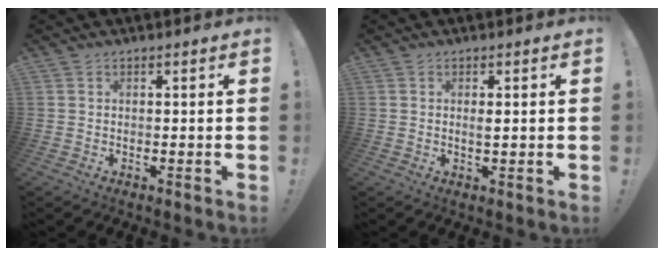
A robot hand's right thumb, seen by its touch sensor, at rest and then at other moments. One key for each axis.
{"total": 1.2, "fx": 0.1, "fy": 0.4, "fz": 1.2, "tx": -0.020, "ty": -0.002, "tz": 0.001}